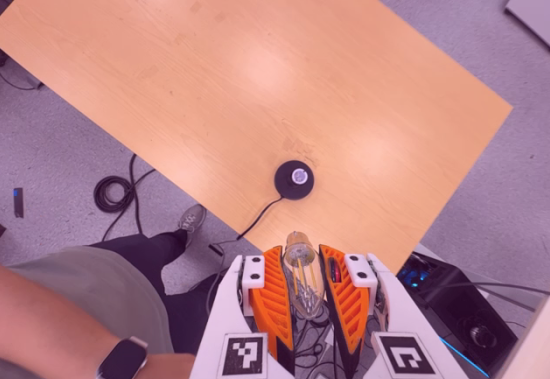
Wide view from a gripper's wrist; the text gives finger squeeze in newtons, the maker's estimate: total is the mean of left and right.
{"total": 20.3, "left": 22.2, "right": 18.3}